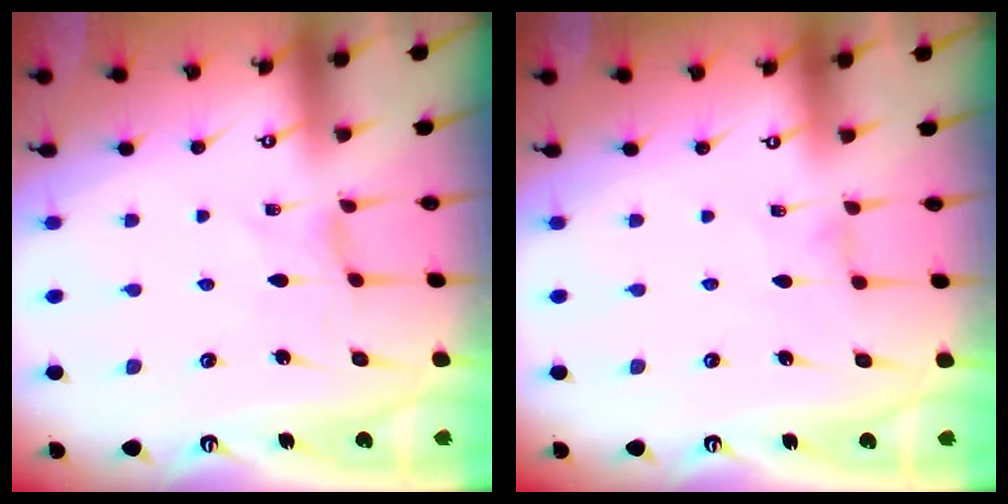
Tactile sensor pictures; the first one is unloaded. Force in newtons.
{"total": 0.0}